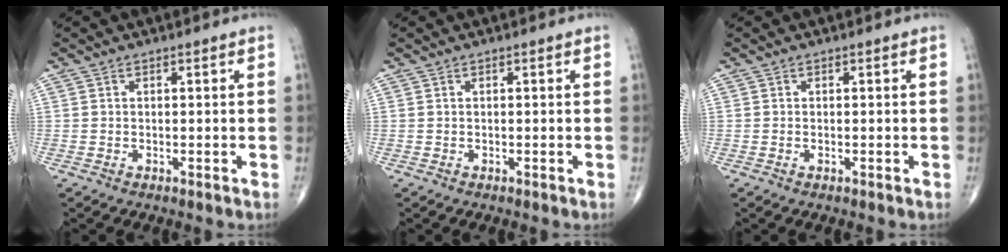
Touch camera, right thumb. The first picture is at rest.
{"total": 0.0}
{"total": 0.0}